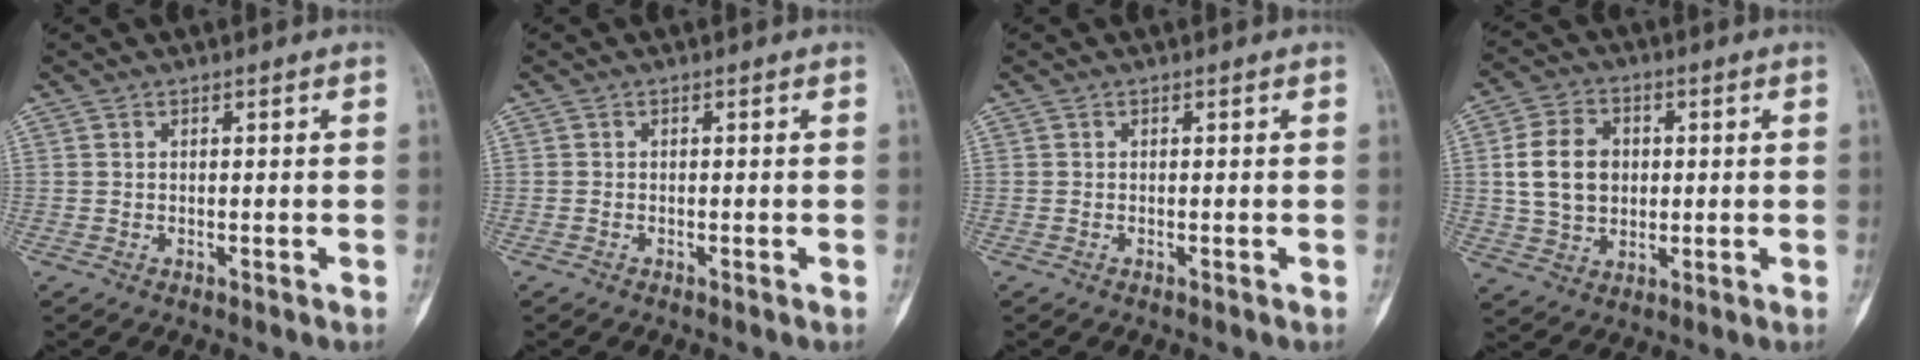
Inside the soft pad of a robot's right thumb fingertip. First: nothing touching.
{"total": 0.0}
{"total": 0.0}
{"total": 10.8, "force": [1.1, 8.4, 6.7], "torque": [-0.099, 0.007, 0.023]}